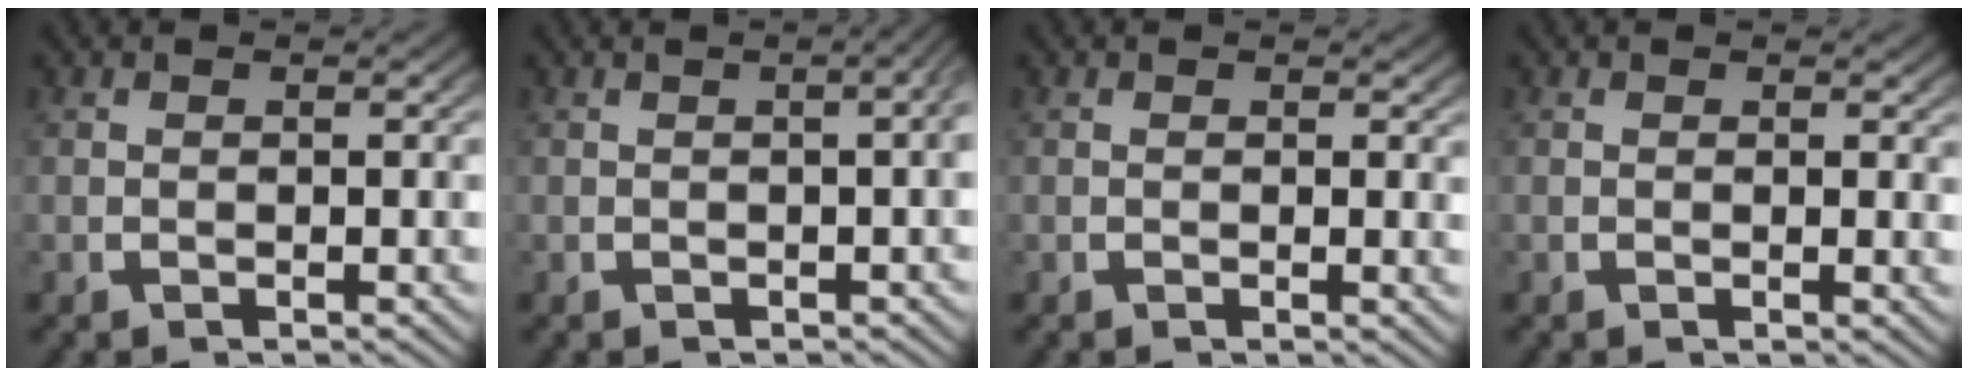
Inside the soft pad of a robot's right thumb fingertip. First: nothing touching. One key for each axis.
{"total": 3.5, "fx": 0.2, "fy": 1.4, "fz": 3.2, "tx": -0.032, "ty": 0.016, "tz": -0.002}
{"total": 0.8, "fx": 0.5, "fy": 0.4, "fz": 0.4, "tx": -0.003, "ty": -0.001, "tz": 0.006}
{"total": 0.8, "fx": 0.6, "fy": 0.4, "fz": 0.4, "tx": -0.002, "ty": -0.002, "tz": 0.007}